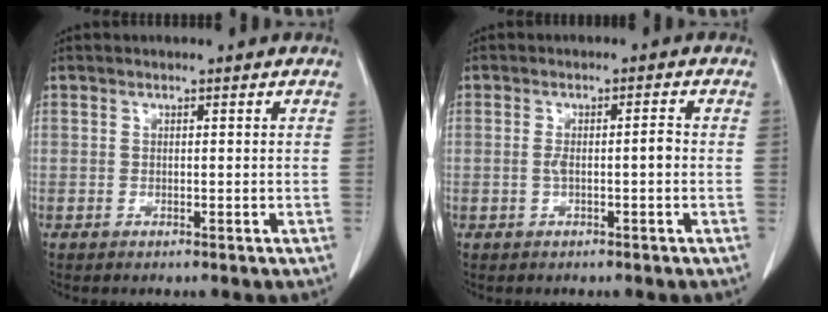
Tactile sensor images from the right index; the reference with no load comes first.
{"total": 2.8, "force": [-0.4, 0.5, 2.8], "torque": [-0.049, 0.009, -0.003]}